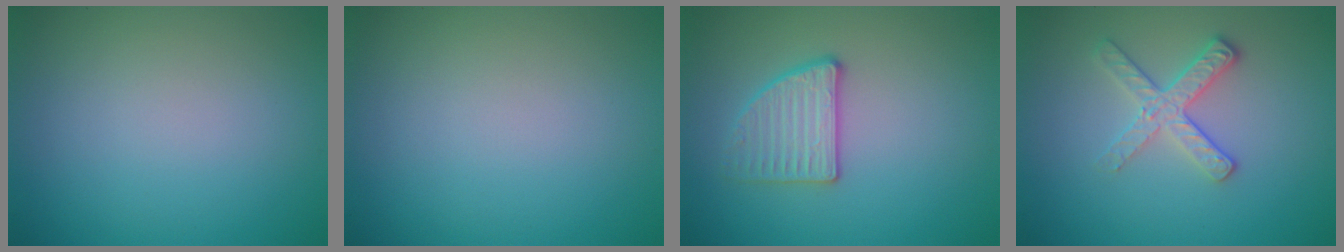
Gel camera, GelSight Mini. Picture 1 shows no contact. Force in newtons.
{"total": 0.0}
{"total": 2.8, "press": 2.7, "slide": 0.6}
{"total": 2.7, "press": 2.4, "slide": 1.2}